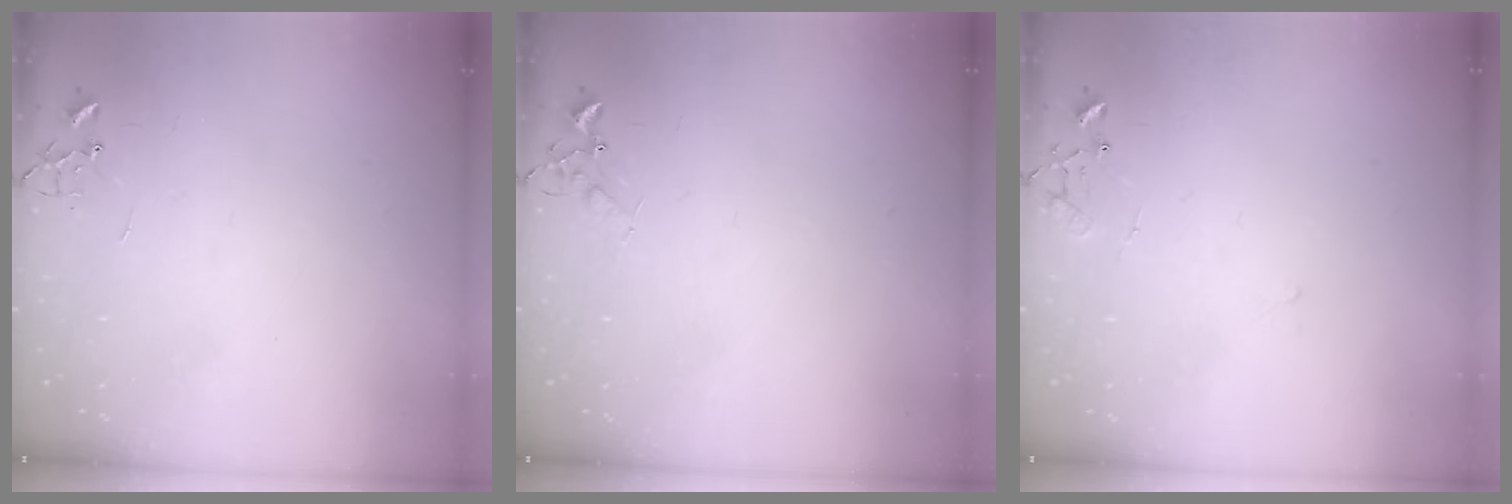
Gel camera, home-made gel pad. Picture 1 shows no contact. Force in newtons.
{"total": 6.1, "press": 6.0, "slide": 0.8}
{"total": 9.3, "press": 9.3, "slide": 0.7}